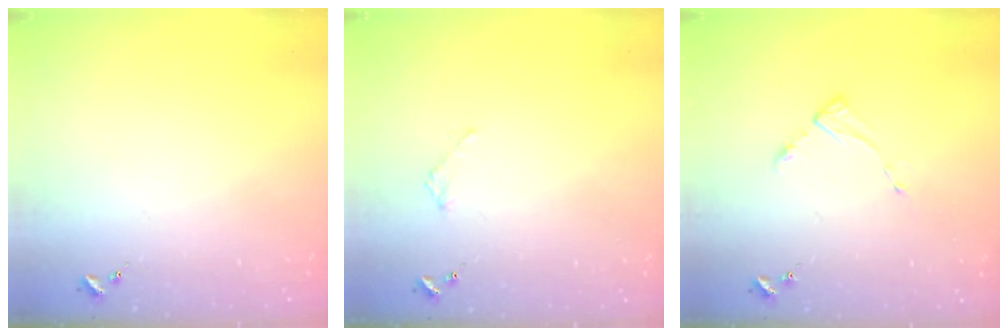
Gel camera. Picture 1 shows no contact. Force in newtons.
{"total": 2.1, "press": 2.1, "slide": 0.2}
{"total": 2.8, "press": 2.8, "slide": 0.4}